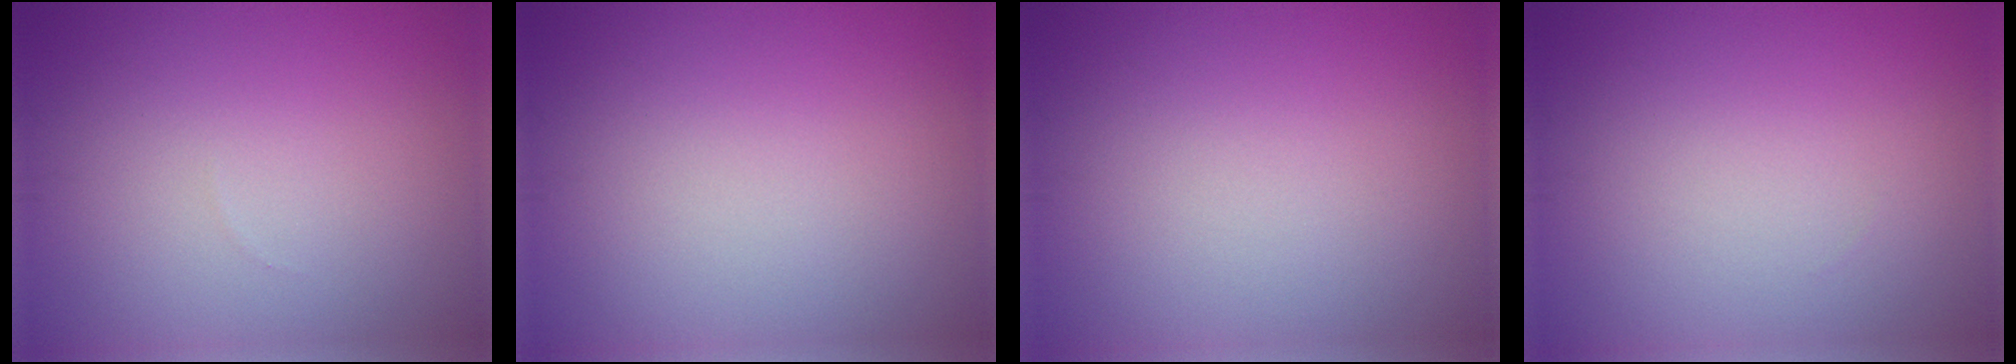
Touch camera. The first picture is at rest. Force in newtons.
{"total": 0.0}
{"total": 0.0}
{"total": 0.0}